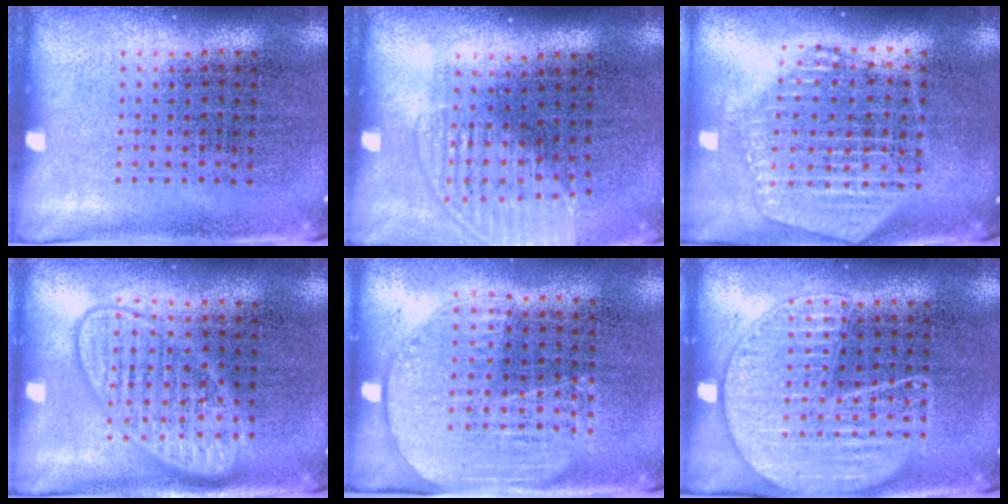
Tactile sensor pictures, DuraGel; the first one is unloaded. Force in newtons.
{"total": 1.4, "press": 1.3, "slide": 0.7}
{"total": 2.3, "press": 2.1, "slide": 1.1}
{"total": 3.1, "press": 3.0, "slide": 0.5}
{"total": 1.6, "press": 1.4, "slide": 0.8}
{"total": 1.5, "press": 1.5, "slide": 0.1}